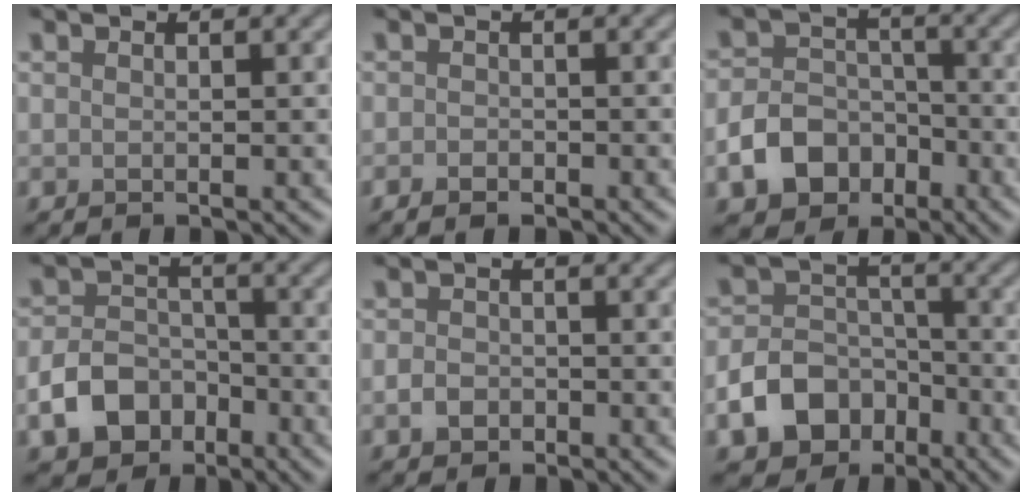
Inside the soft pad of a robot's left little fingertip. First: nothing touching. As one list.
[{"total": 1.0, "force": [-0.6, 0.6, 0.5], "torque": [-0.006, -0.003, -0.011]}, {"total": 5.4, "force": [-2.6, 4.0, 2.5], "torque": [-0.043, -0.002, -0.051]}, {"total": 5.2, "force": [-2.5, 3.8, 2.5], "torque": [-0.044, -0.004, -0.050]}, {"total": 1.7, "force": [-0.7, 1.4, 0.8], "torque": [-0.012, -0.002, -0.019]}, {"total": 6.7, "force": [-3.5, 5.0, 2.9], "torque": [-0.035, -0.004, -0.070]}]